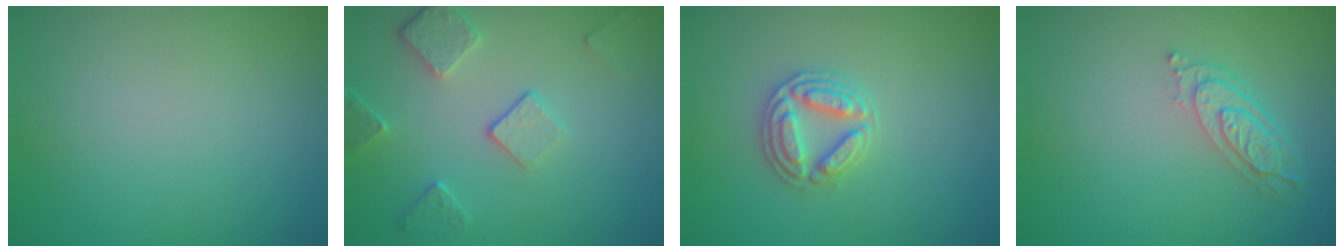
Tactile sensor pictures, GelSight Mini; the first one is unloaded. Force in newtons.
{"total": 3.7, "press": 2.9, "slide": 2.4}
{"total": 2.9, "press": 2.9, "slide": 0.2}
{"total": 3.4, "press": 2.7, "slide": 2.1}